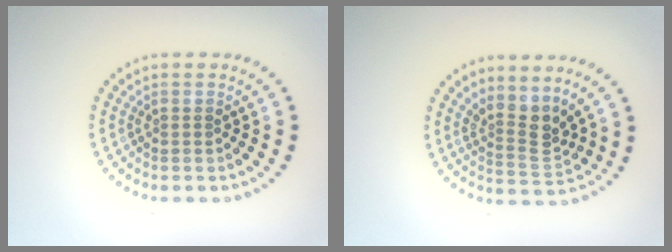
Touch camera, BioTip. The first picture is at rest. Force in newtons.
{"total": 3.0, "press": 2.1, "slide": 2.1}